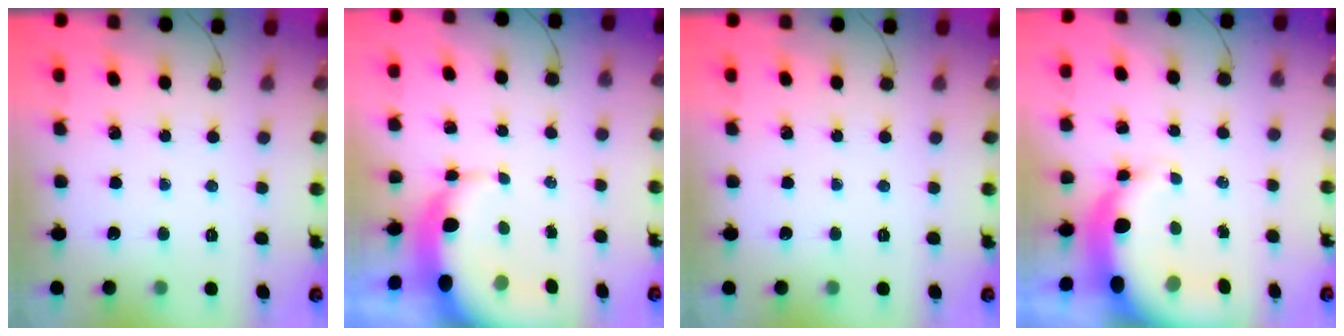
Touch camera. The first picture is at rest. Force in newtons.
{"total": 8.0, "press": 7.9, "slide": 1.4}
{"total": 0.0}
{"total": 8.8, "press": 8.5, "slide": 2.2}